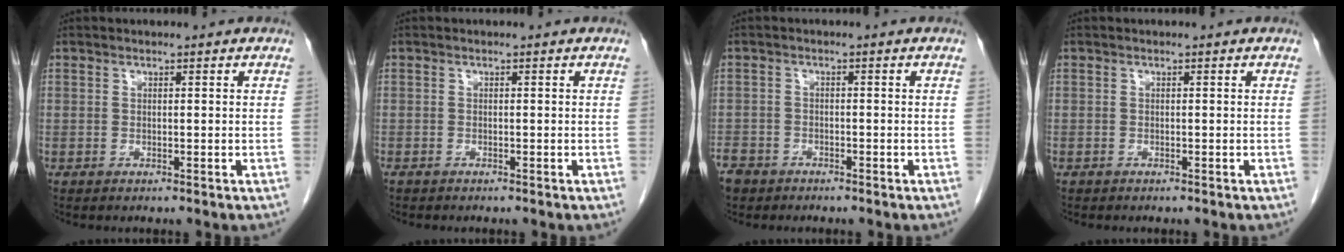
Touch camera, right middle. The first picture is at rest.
{"total": 0.6, "force": [-0.5, 0.1, 0.2], "torque": [-0.005, 0.000, -0.010]}
{"total": 4.6, "force": [-3.7, 2.7, 0.6], "torque": [-0.018, 0.001, -0.069]}
{"total": 0.0}